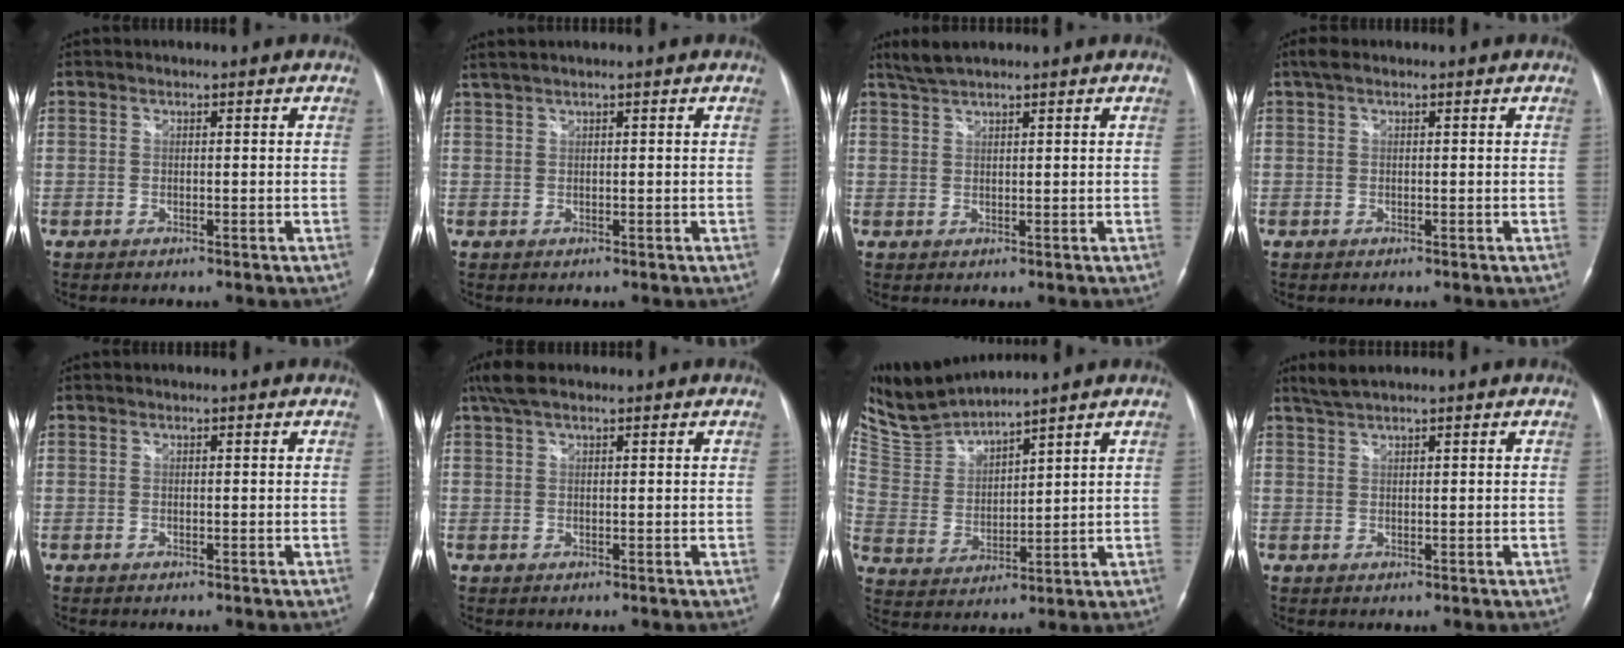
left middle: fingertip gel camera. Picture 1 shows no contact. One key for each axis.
{"total": 2.7, "fx": 2.1, "fy": -0.2, "fz": 1.6, "tx": -0.038, "ty": 0.024, "tz": 0.046}
{"total": 3.0, "fx": 2.7, "fy": 0.0, "fz": 1.3, "tx": -0.033, "ty": 0.010, "tz": 0.057}
{"total": 1.8, "fx": 1.1, "fy": 0.7, "fz": 1.2, "tx": -0.028, "ty": 0.024, "tz": 0.020}
{"total": 0.0}
{"total": 4.0, "fx": 2.9, "fy": 1.2, "fz": 2.5, "tx": -0.058, "ty": 0.026, "tz": 0.057}
{"total": 8.2, "fx": 8.2, "fy": -0.3, "fz": 0.9, "tx": -0.045, "ty": 0.008, "tz": 0.183}
{"total": 2.3, "fx": 2.1, "fy": -0.2, "fz": 1.0, "tx": -0.026, "ty": 0.010, "tz": 0.045}